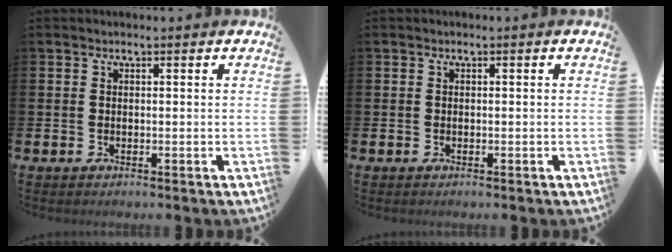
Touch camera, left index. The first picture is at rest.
{"total": 0.0}